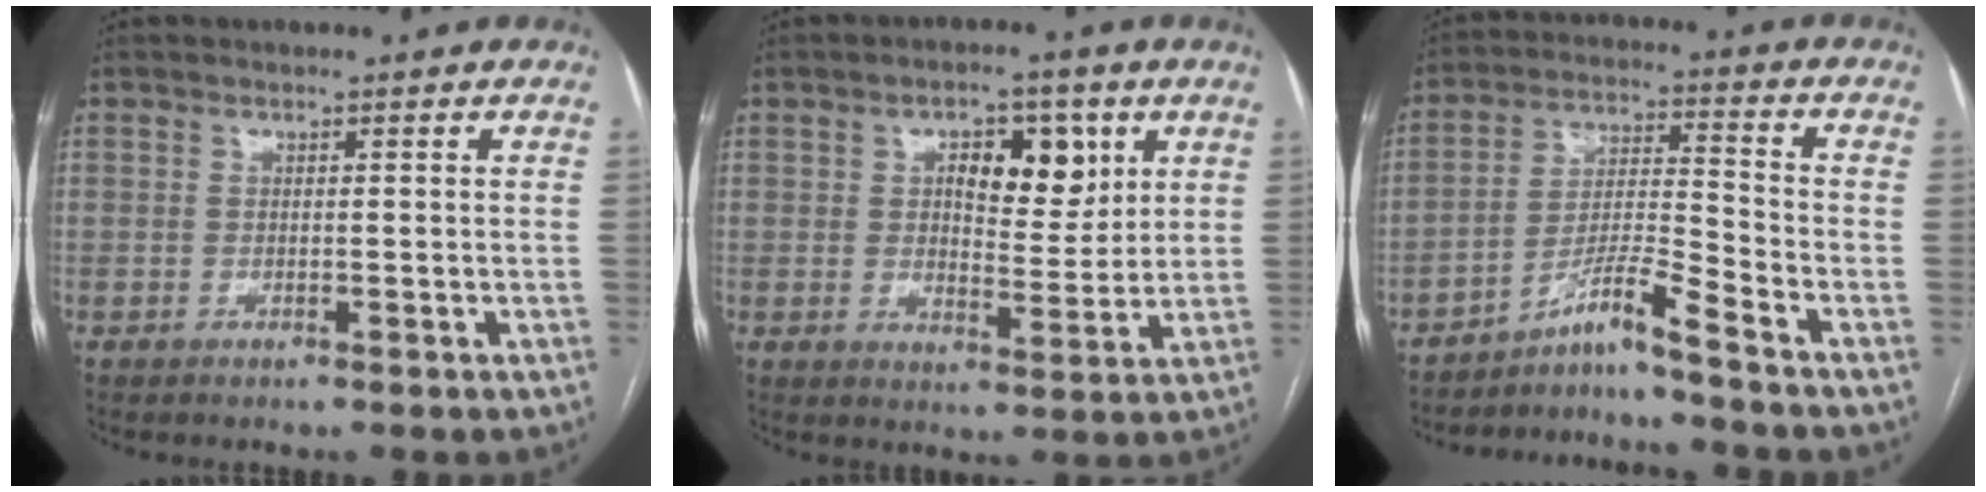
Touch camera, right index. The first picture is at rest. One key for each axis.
{"total": 8.3, "fx": 3.1, "fy": 4.0, "fz": 6.6, "tx": -0.091, "ty": 0.010, "tz": 0.049}
{"total": 6.8, "fx": -5.7, "fy": -1.8, "fz": 3.2, "tx": -0.063, "ty": -0.001, "tz": -0.104}